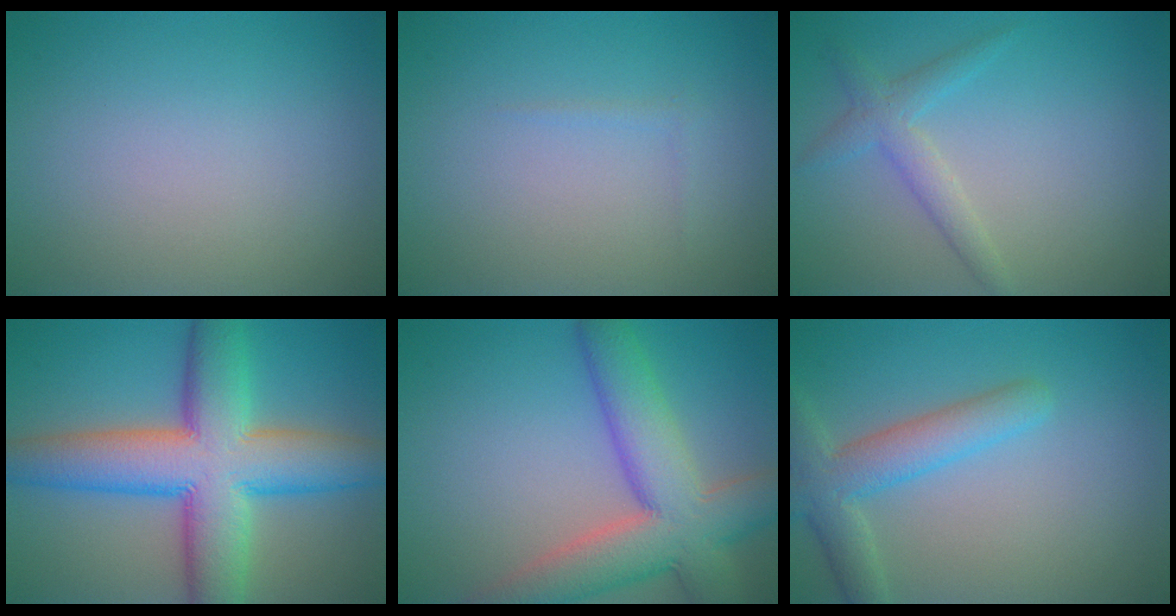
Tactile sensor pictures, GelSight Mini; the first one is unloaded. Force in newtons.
{"total": 0.5, "press": 0.5, "slide": 0.1}
{"total": 2.3, "press": 2.3, "slide": 0.2}
{"total": 11.8, "press": 11.8, "slide": 0.3}
{"total": 9.2, "press": 9.2, "slide": 0.5}
{"total": 4.3, "press": 4.3, "slide": 0.3}